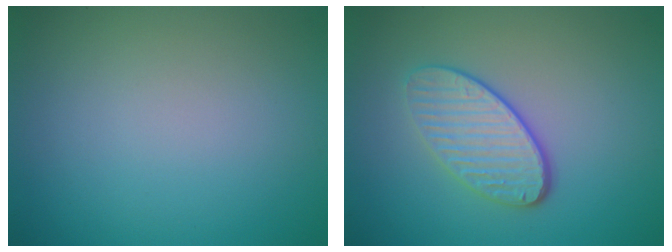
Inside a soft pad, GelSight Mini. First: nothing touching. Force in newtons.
{"total": 3.9, "press": 3.3, "slide": 2.1}